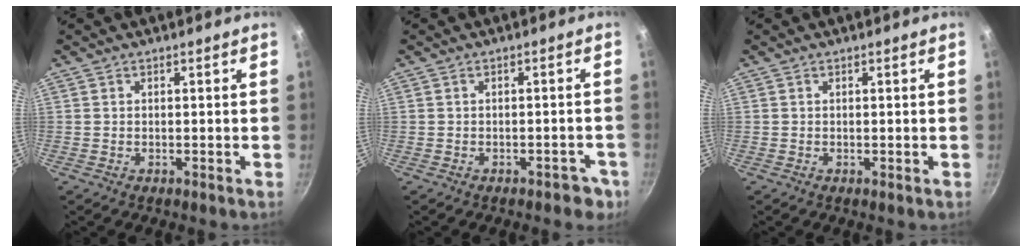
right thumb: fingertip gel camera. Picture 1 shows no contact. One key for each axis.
{"total": 3.5, "fx": -2.1, "fy": 2.1, "fz": 2.0, "tx": 0.000, "ty": 0.028, "tz": -0.006}
{"total": 0.0}